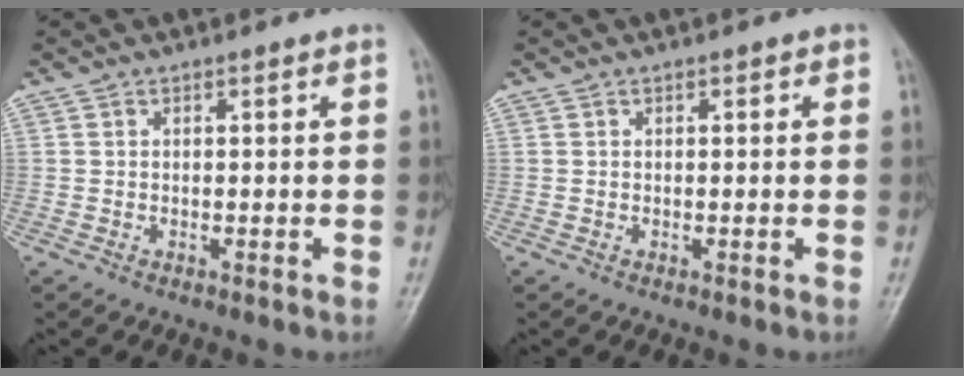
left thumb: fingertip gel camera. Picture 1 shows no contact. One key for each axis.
{"total": 0.6, "fx": 0.2, "fy": 0.3, "fz": 0.5, "tx": -0.004, "ty": 0.002, "tz": 0.002}